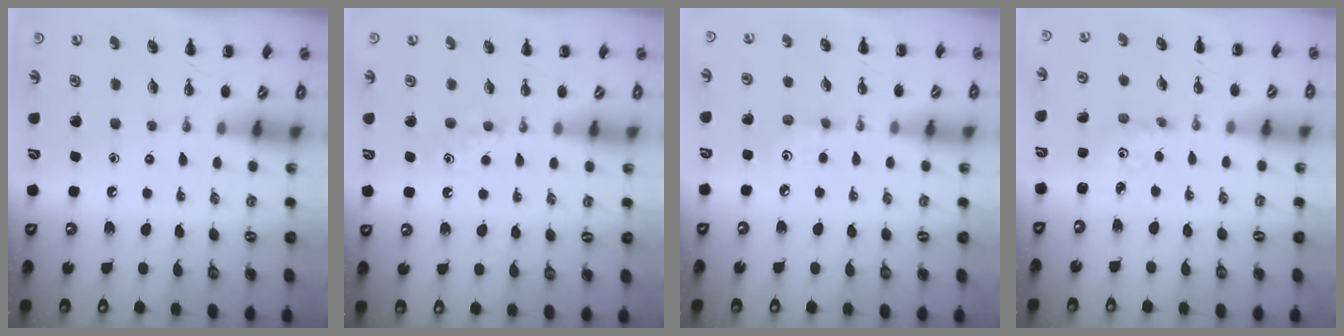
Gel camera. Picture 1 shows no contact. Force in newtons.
{"total": 4.4, "press": 4.2, "slide": 1.3}
{"total": 3.7, "press": 3.5, "slide": 1.2}
{"total": 1.8, "press": 1.7, "slide": 0.5}